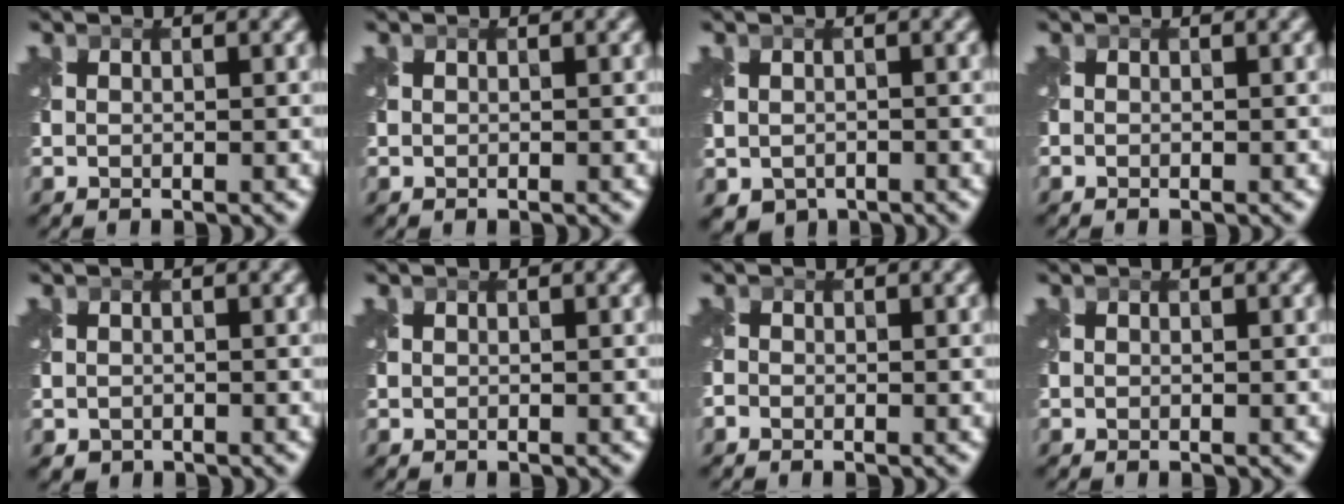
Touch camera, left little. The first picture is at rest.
{"total": 0.0}
{"total": 1.9, "force": [-0.9, 1.5, 0.8], "torque": [-0.018, -0.013, -0.015]}
{"total": 0.0}
{"total": 0.8, "force": [-0.4, 0.7, 0.2], "torque": [-0.004, -0.009, -0.006]}
{"total": 0.0}
{"total": 0.5, "force": [-0.5, 0.2, 0.0], "torque": [0.000, -0.002, -0.012]}
{"total": 0.0}